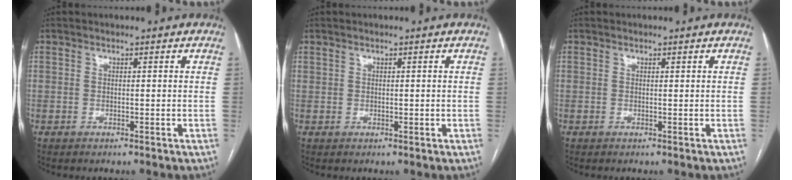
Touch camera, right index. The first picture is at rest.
{"total": 0.7, "force": [0.4, 0.4, 0.4], "torque": [-0.004, -0.001, 0.009]}
{"total": 0.0}